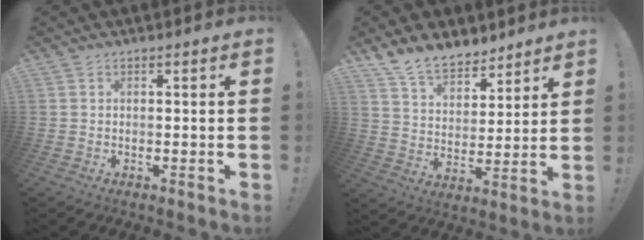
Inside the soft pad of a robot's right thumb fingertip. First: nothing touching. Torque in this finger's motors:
{"motor_torque": [-0.55, 0.97, 0.91, 0.62, 0.00]}